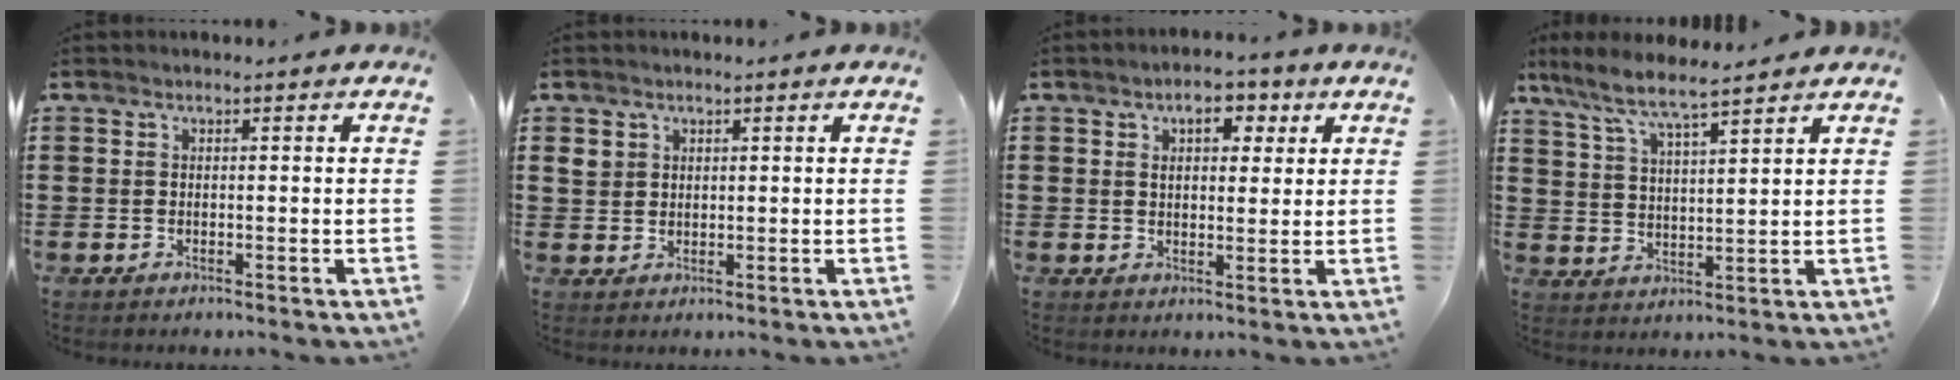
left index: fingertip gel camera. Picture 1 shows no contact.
{"total": 2.2, "force": [1.2, 1.8, 0.5], "torque": [-0.017, 0.006, 0.023]}
{"total": 4.6, "force": [2.2, 3.1, 2.7], "torque": [-0.034, 0.003, 0.027]}
{"total": 5.8, "force": [5.1, 0.2, 2.8], "torque": [-0.075, -0.024, 0.087]}